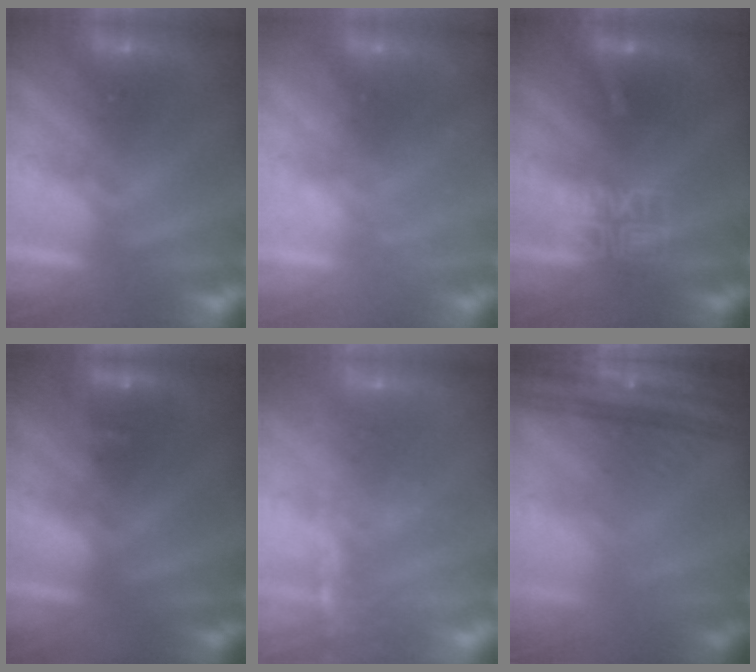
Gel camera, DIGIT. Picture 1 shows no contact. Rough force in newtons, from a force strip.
{"total": 2.3}
{"total": 4.6}
{"total": 3.3}
{"total": 10.8}
{"total": 7.5}